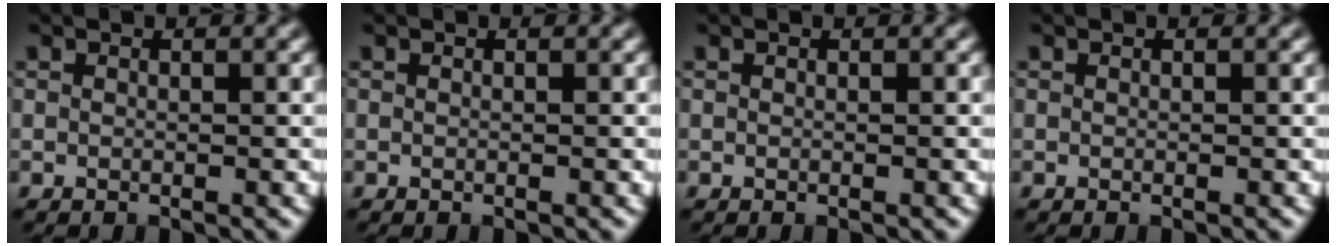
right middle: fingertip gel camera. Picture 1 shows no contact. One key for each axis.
{"total": 0.0}
{"total": 0.0}
{"total": 0.0}